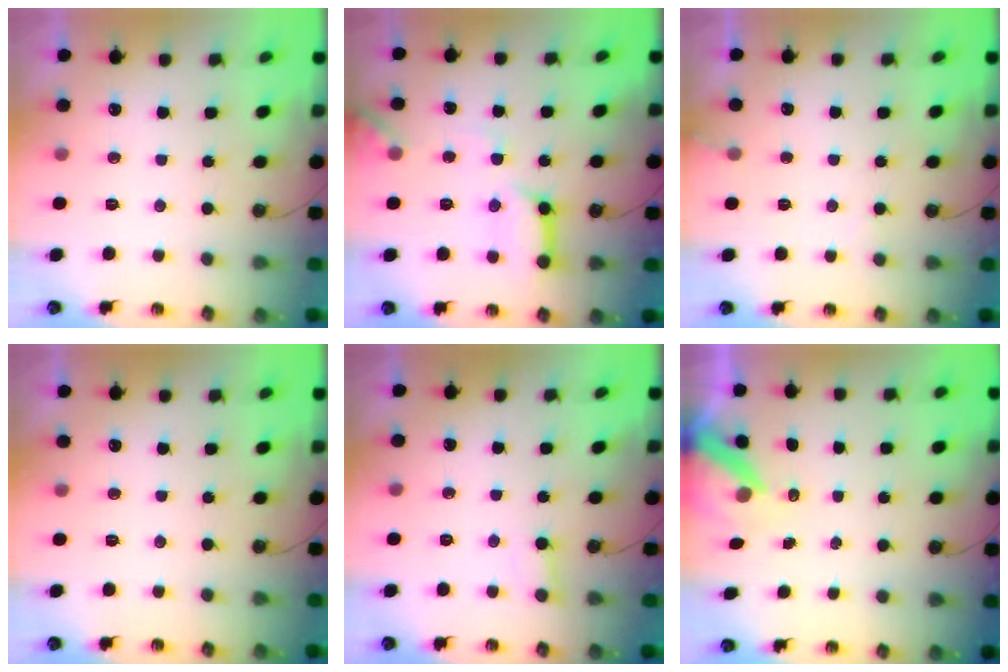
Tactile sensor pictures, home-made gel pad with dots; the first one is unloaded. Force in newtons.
{"total": 12.2, "press": 12.1, "slide": 1.3}
{"total": 5.1, "press": 5.0, "slide": 0.3}
{"total": 0.0}
{"total": 2.6, "press": 2.6, "slide": 0.1}
{"total": 7.1, "press": 7.1, "slide": 1.0}